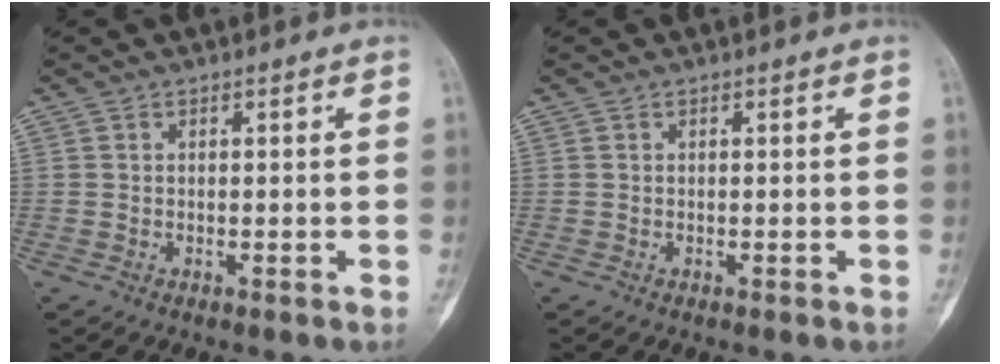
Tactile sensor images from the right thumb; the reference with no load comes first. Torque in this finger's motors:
{"motor_torque": [0.01, -0.01, 0.02, -0.02, 0.01]}